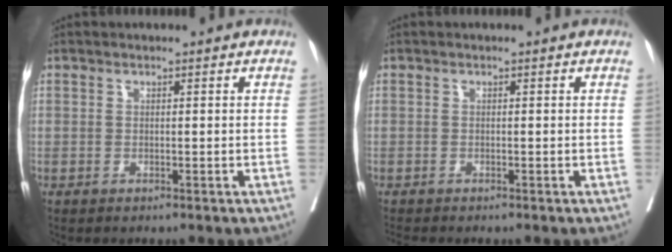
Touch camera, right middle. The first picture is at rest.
{"total": 1.2, "force": [-1.2, -0.1, 0.3], "torque": [-0.007, -0.003, -0.022]}